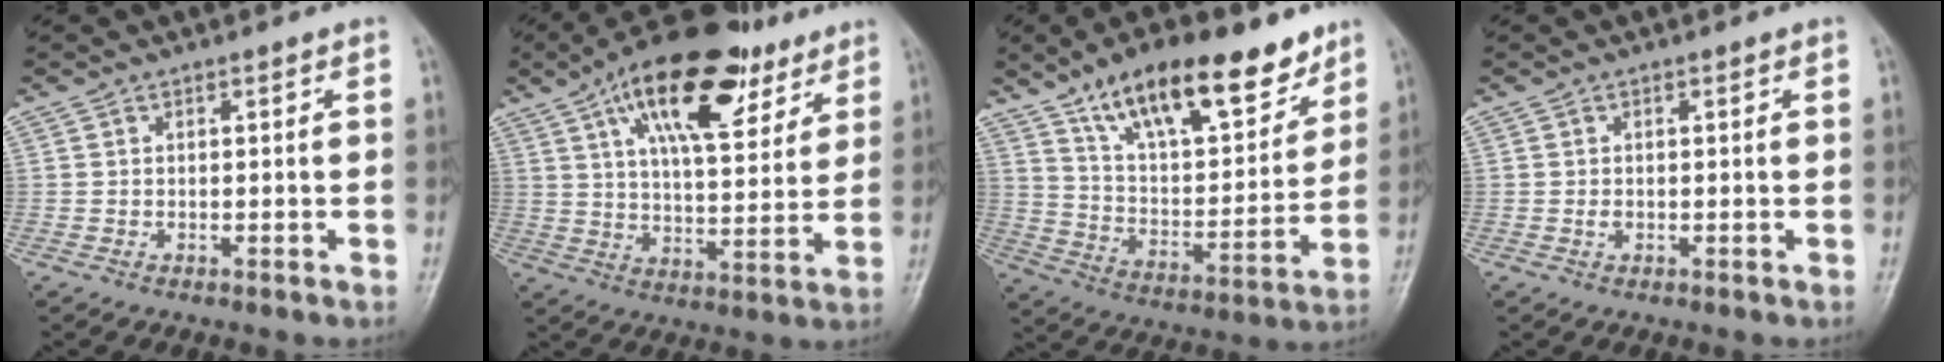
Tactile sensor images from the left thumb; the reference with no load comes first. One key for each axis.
{"total": 21.1, "fx": 11.1, "fy": 9.3, "fz": 15.4, "tx": -0.213, "ty": -0.022, "tz": 0.178}
{"total": 21.9, "fx": 14.3, "fy": 8.8, "fz": 14.1, "tx": -0.181, "ty": -0.054, "tz": 0.243}
{"total": 0.9, "fx": -0.1, "fy": 0.7, "fz": 0.6, "tx": -0.008, "ty": 0.000, "tz": -0.002}